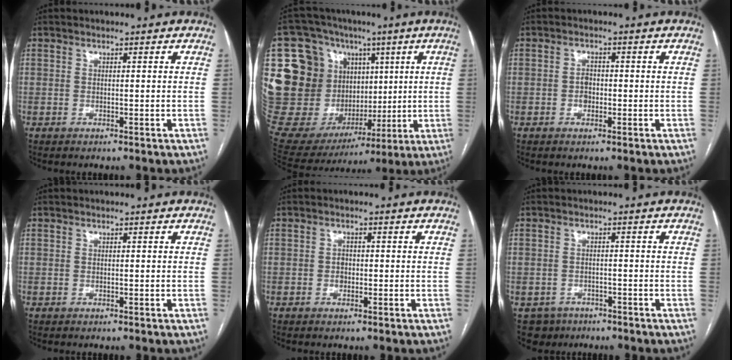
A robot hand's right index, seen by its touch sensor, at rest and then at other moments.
{"total": 34.9, "force": [6.3, 26.6, 21.7], "torque": [-0.497, 0.102, 0.142]}
{"total": 1.9, "force": [-0.4, 1.4, 1.2], "torque": [-0.016, 0.006, -0.007]}
{"total": 0.0}
{"total": 1.3, "force": [-0.2, 1.1, 0.7], "torque": [-0.009, 0.004, -0.003]}
{"total": 4.3, "force": [-2.5, 3.4, -0.1], "torque": [0.006, 0.008, -0.037]}